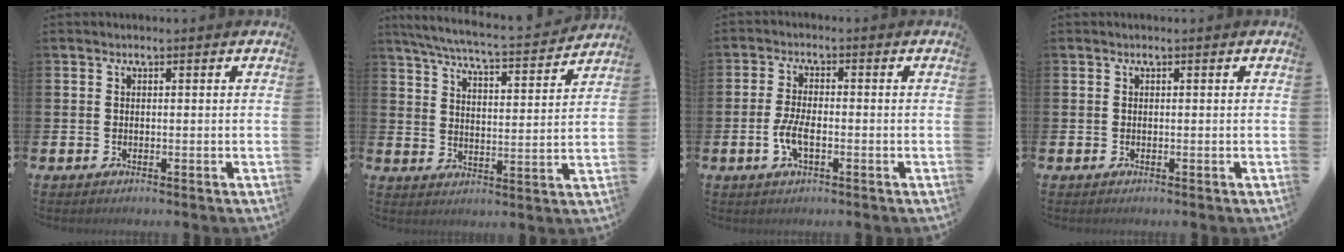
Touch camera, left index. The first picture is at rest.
{"total": 6.4, "force": [6.0, 0.4, 2.2], "torque": [-0.069, -0.045, 0.101]}
{"total": 3.9, "force": [-1.2, 1.5, 3.4], "torque": [-0.062, 0.002, -0.023]}
{"total": 0.0}